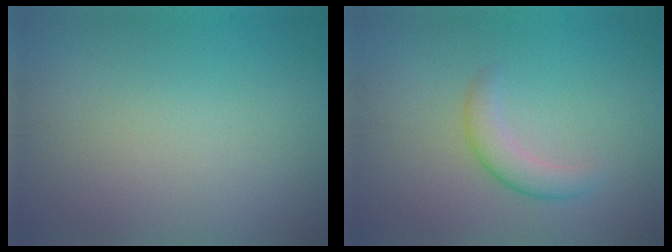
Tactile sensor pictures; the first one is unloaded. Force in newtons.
{"total": 2.3, "press": 2.3, "slide": 0.1}